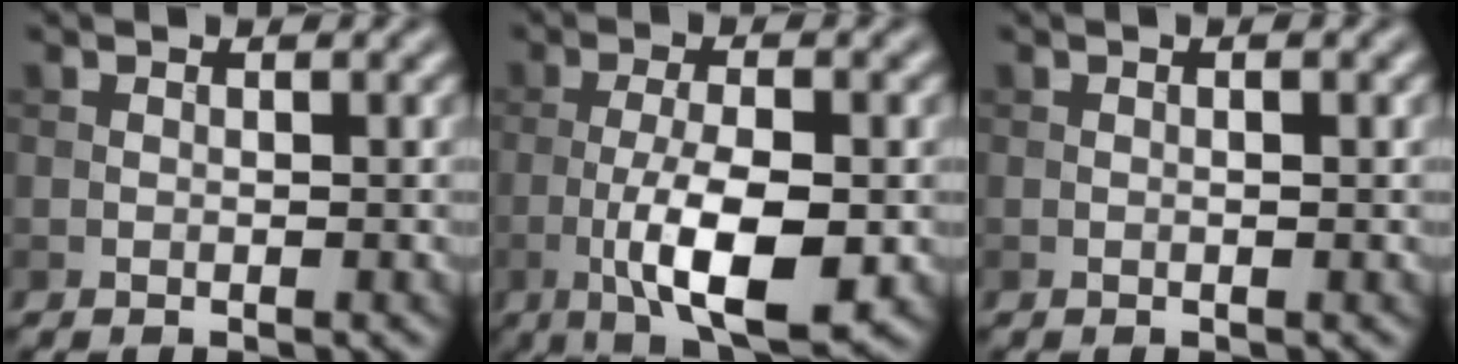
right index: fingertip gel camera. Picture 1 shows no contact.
{"total": 8.3, "force": [-2.2, 2.6, 7.6], "torque": [-0.130, -0.003, -0.038]}
{"total": 1.0, "force": [0.2, 0.1, 0.9], "torque": [-0.017, -0.001, 0.001]}